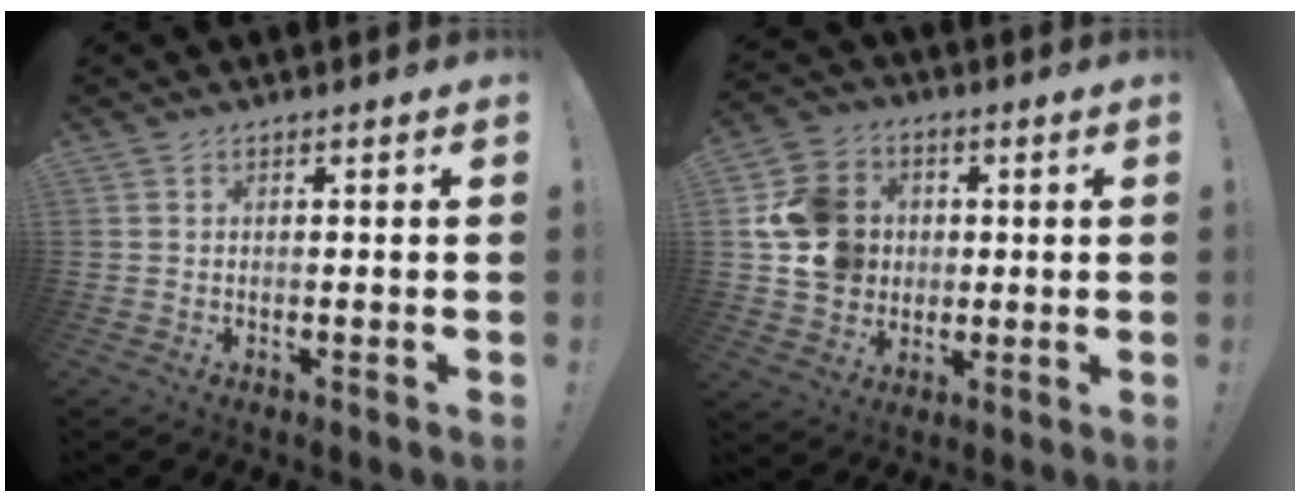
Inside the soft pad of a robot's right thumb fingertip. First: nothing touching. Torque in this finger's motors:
{"motor_torque": [0.18, 0.18, 0.05, 0.05, 0.32]}